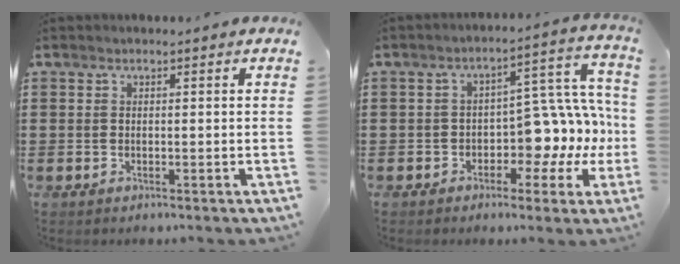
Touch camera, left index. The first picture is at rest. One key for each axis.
{"total": 8.0, "fx": -0.2, "fy": 5.2, "fz": 6.0, "tx": -0.097, "ty": -0.023, "tz": -0.005}